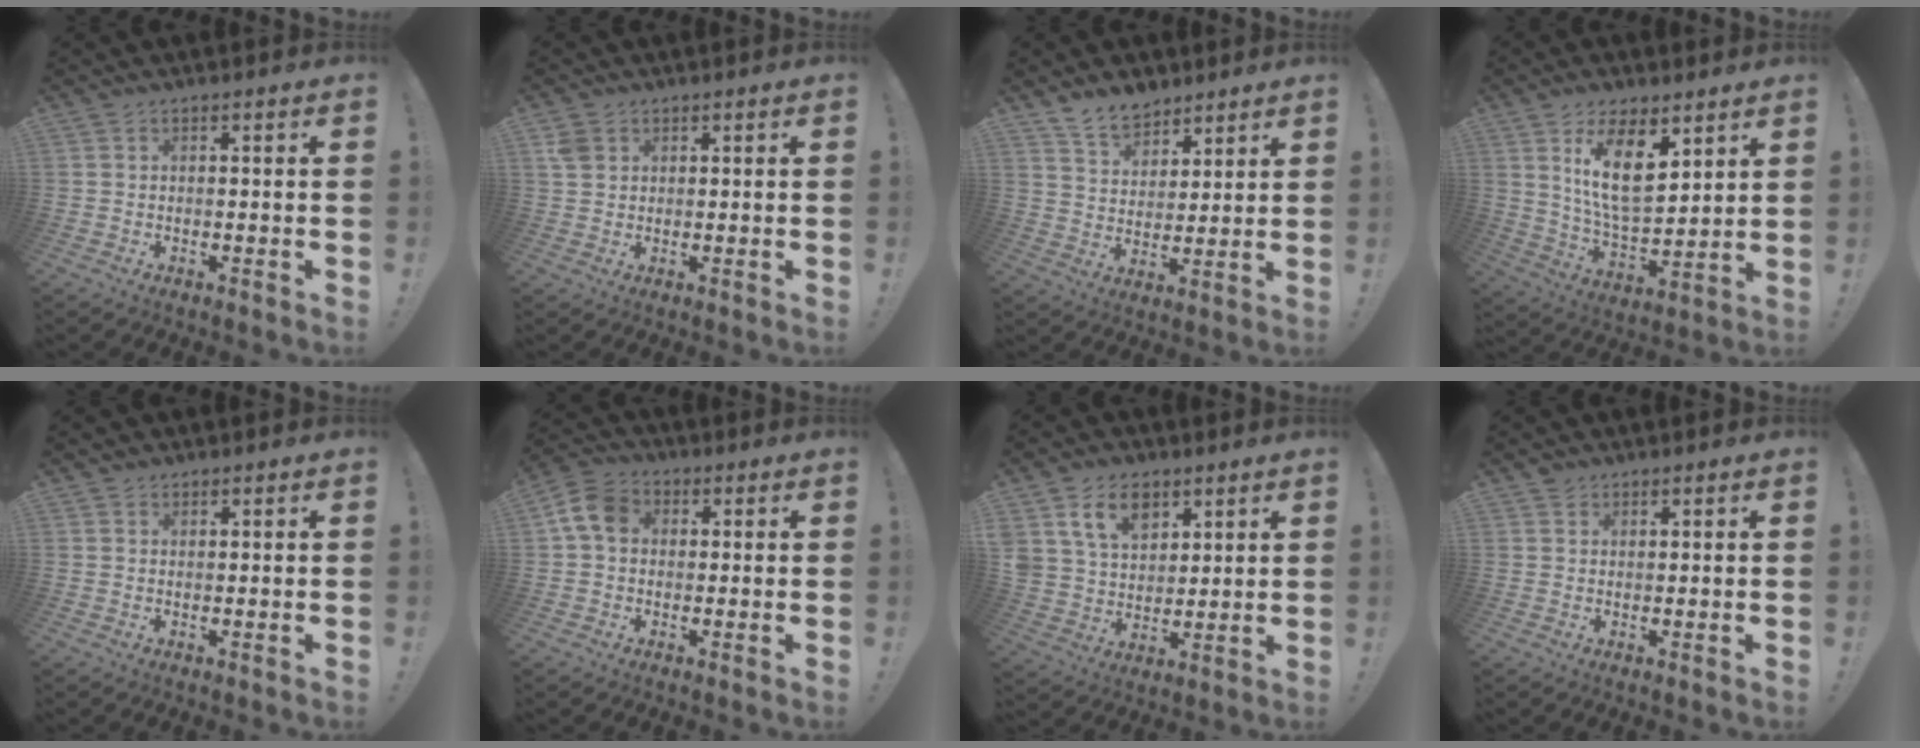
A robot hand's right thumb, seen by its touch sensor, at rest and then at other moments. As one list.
[{"total": 3.8, "force": [1.7, 3.0, 1.6], "torque": [-0.031, 0.005, 0.037]}, {"total": 9.2, "force": [7.5, 4.8, 2.0], "torque": [-0.034, -0.056, 0.146]}, {"total": 14.3, "force": [7.0, 6.5, 10.7], "torque": [-0.199, -0.043, 0.123]}, {"total": 0.9, "force": [0.8, 0.5, 0.1], "torque": [0.000, -0.001, 0.015]}, {"total": 8.7, "force": [1.6, 6.3, 5.8], "torque": [-0.115, 0.013, 0.035]}, {"total": 12.1, "force": [6.9, 8.2, 5.8], "torque": [-0.095, -0.030, 0.132]}, {"total": 1.5, "force": [1.2, 0.8, 0.3], "torque": [-0.006, -0.004, 0.023]}]